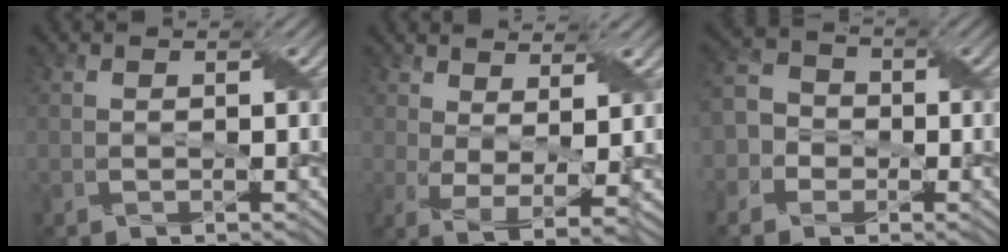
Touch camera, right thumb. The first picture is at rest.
{"total": 5.9, "force": [0.6, 1.8, 5.6], "torque": [-0.120, -0.006, 0.013]}
{"total": 4.2, "force": [-1.5, 3.8, 1.2], "torque": [-0.029, 0.005, -0.047]}